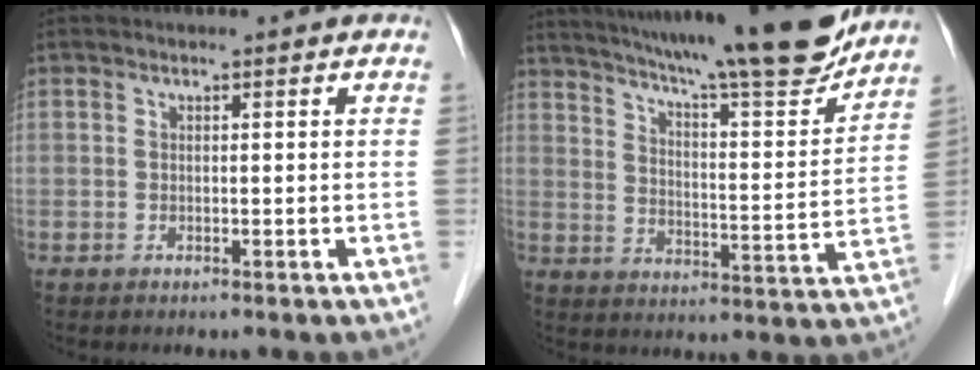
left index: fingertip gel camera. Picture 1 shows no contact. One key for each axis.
{"total": 22.8, "fx": 19.8, "fy": 0.8, "fz": 11.2, "tx": -0.184, "ty": -0.036, "tz": 0.278}